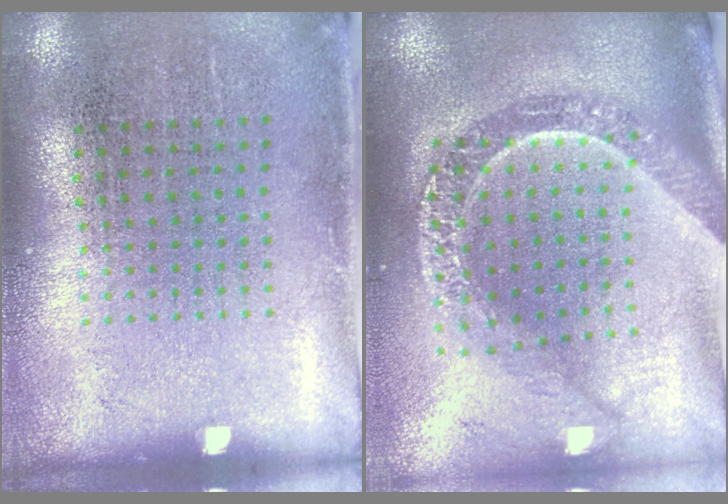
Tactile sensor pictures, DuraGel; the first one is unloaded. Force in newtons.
{"total": 2.8, "press": 2.2, "slide": 1.7}